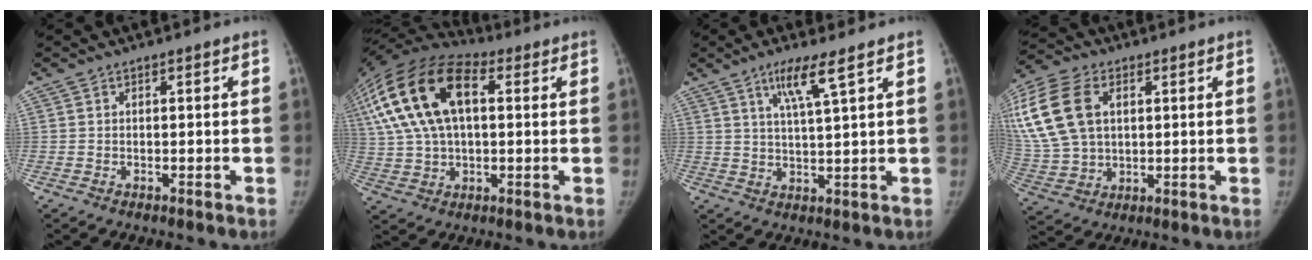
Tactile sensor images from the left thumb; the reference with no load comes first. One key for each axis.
{"total": 22.4, "fx": 5.9, "fy": 12.3, "fz": 17.7, "tx": -0.362, "ty": 0.030, "tz": 0.098}
{"total": 6.6, "fx": 3.8, "fy": 0.1, "fz": 5.4, "tx": -0.108, "ty": -0.024, "tz": 0.076}
{"total": 23.3, "fx": 7.0, "fy": 15.9, "fz": 15.5, "tx": -0.374, "ty": 0.026, "tz": 0.142}